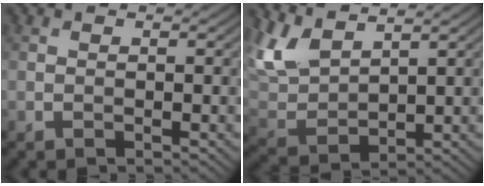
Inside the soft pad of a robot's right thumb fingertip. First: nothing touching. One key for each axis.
{"total": 7.7, "fx": 5.1, "fy": 3.1, "fz": 4.8, "tx": -0.132, "ty": 0.009, "tz": 0.108}